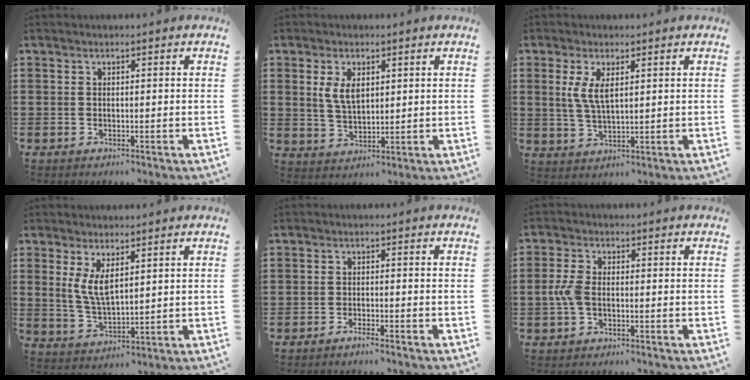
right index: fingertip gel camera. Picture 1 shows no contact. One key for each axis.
{"total": 4.7, "fx": 1.5, "fy": 2.5, "fz": 3.7, "tx": -0.071, "ty": 0.005, "tz": 0.025}
{"total": 4.7, "fx": 1.5, "fy": 1.7, "fz": 4.1, "tx": -0.086, "ty": 0.005, "tz": 0.025}
{"total": 5.1, "fx": 2.0, "fy": 2.0, "fz": 4.2, "tx": -0.094, "ty": -0.001, "tz": 0.034}
{"total": 1.6, "fx": -1.4, "fy": -0.1, "fz": 0.7, "tx": -0.012, "ty": -0.001, "tz": -0.025}
{"total": 3.8, "fx": -0.6, "fy": 2.2, "fz": 3.0, "tx": -0.079, "ty": -0.002, "tz": -0.017}